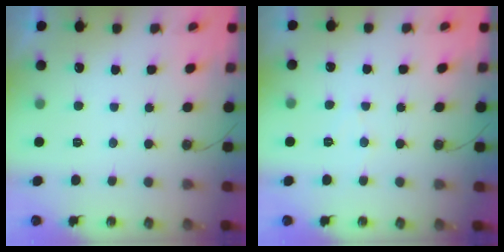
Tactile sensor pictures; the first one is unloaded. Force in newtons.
{"total": 6.7, "press": 6.7, "slide": 0.7}